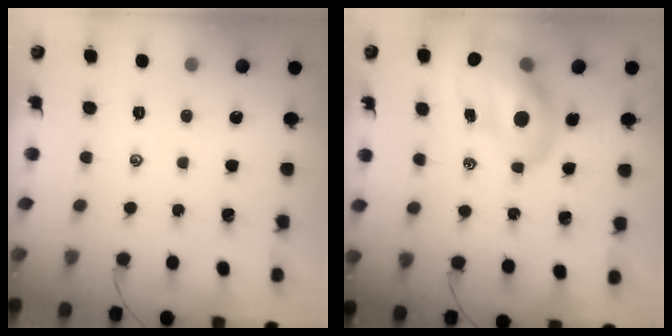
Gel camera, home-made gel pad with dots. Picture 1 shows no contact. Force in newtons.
{"total": 13.4, "press": 12.8, "slide": 3.9}